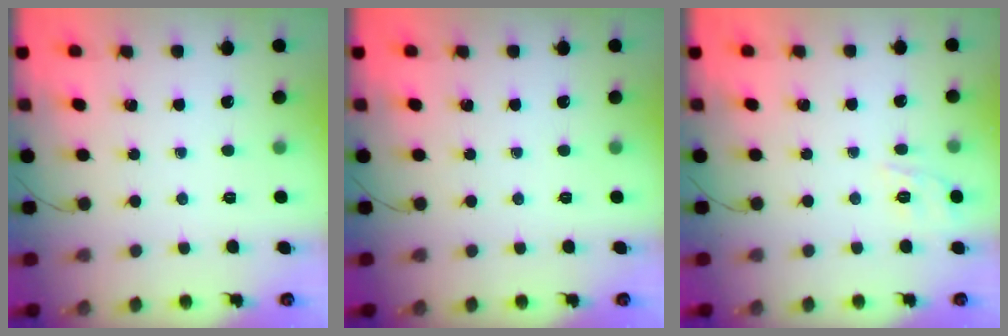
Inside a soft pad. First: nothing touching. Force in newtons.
{"total": 0.0}
{"total": 7.7, "press": 7.5, "slide": 1.6}